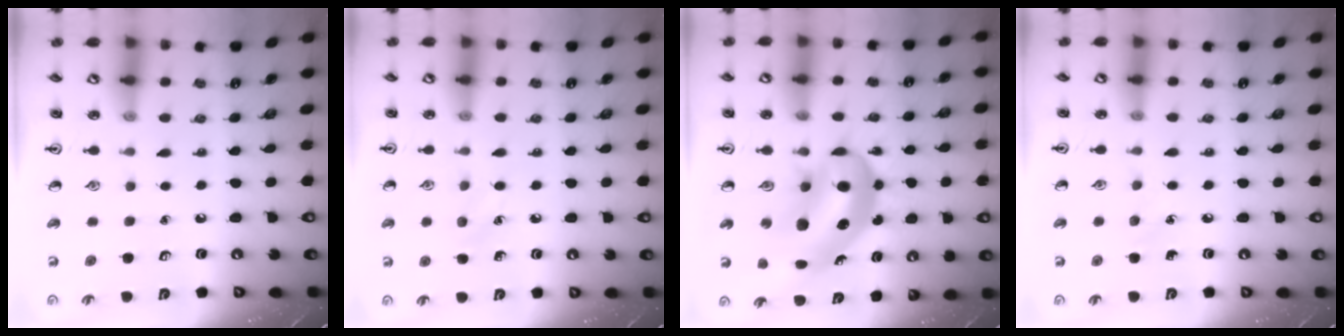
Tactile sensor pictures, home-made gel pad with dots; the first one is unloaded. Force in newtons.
{"total": 5.1, "press": 4.8, "slide": 1.5}
{"total": 12.3, "press": 11.6, "slide": 3.9}
{"total": 3.5, "press": 3.3, "slide": 1.2}